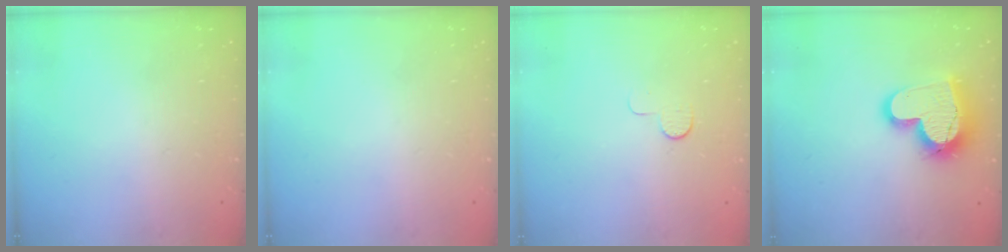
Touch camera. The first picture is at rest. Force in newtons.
{"total": 0.0}
{"total": 5.1, "press": 5.1, "slide": 0.5}
{"total": 17.1, "press": 17.0, "slide": 1.5}